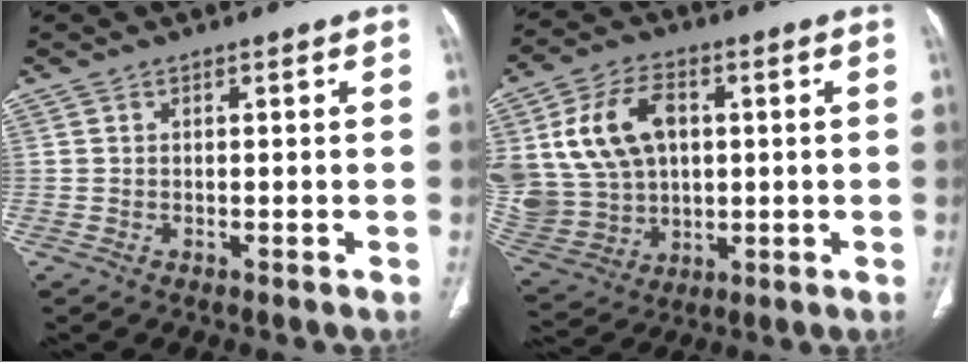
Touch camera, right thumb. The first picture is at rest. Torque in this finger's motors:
{"motor_torque": [0.27, 0.43, 0.91, 0.84, 0.16]}